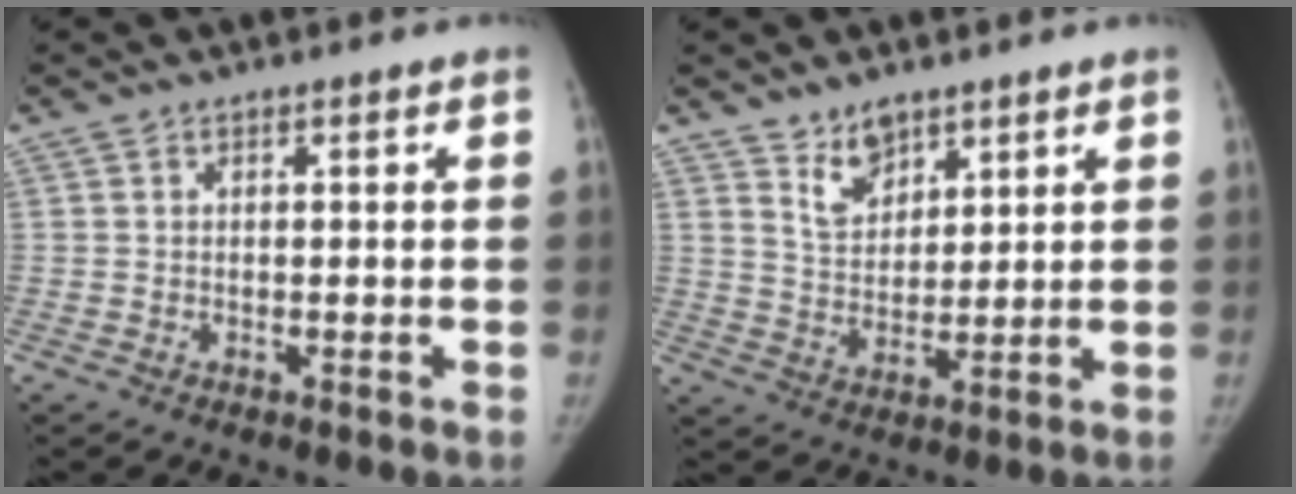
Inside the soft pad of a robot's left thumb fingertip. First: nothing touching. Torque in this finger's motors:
{"motor_torque": [0.19, -0.18, 0.09, 0.06, 0.02]}